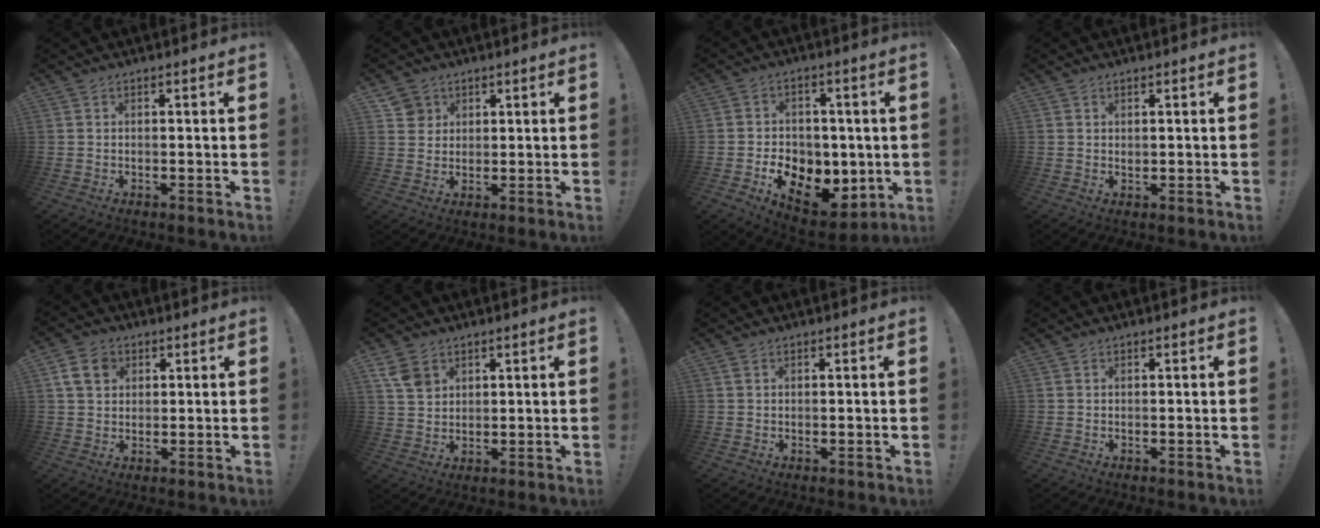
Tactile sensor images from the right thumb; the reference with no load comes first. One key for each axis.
{"total": 4.7, "fx": 2.5, "fy": 4.0, "fz": 0.3, "tx": 0.008, "ty": -0.015, "tz": 0.044}
{"total": 12.3, "fx": -3.9, "fy": 9.6, "fz": 6.7, "tx": -0.087, "ty": 0.020, "tz": -0.056}
{"total": 0.6, "fx": 0.5, "fy": 0.3, "fz": 0.2, "tx": 0.004, "ty": -0.004, "tz": 0.008}
{"total": 8.4, "fx": 3.4, "fy": 6.4, "fz": 4.3, "tx": -0.072, "ty": -0.002, "tz": 0.072}
{"total": 6.3, "fx": 3.3, "fy": 4.7, "fz": 2.7, "tx": -0.039, "ty": -0.011, "tz": 0.067}
{"total": 0.8, "fx": 0.4, "fy": 0.5, "fz": 0.5, "tx": -0.012, "ty": 0.003, "tz": 0.008}
{"total": 0.0}